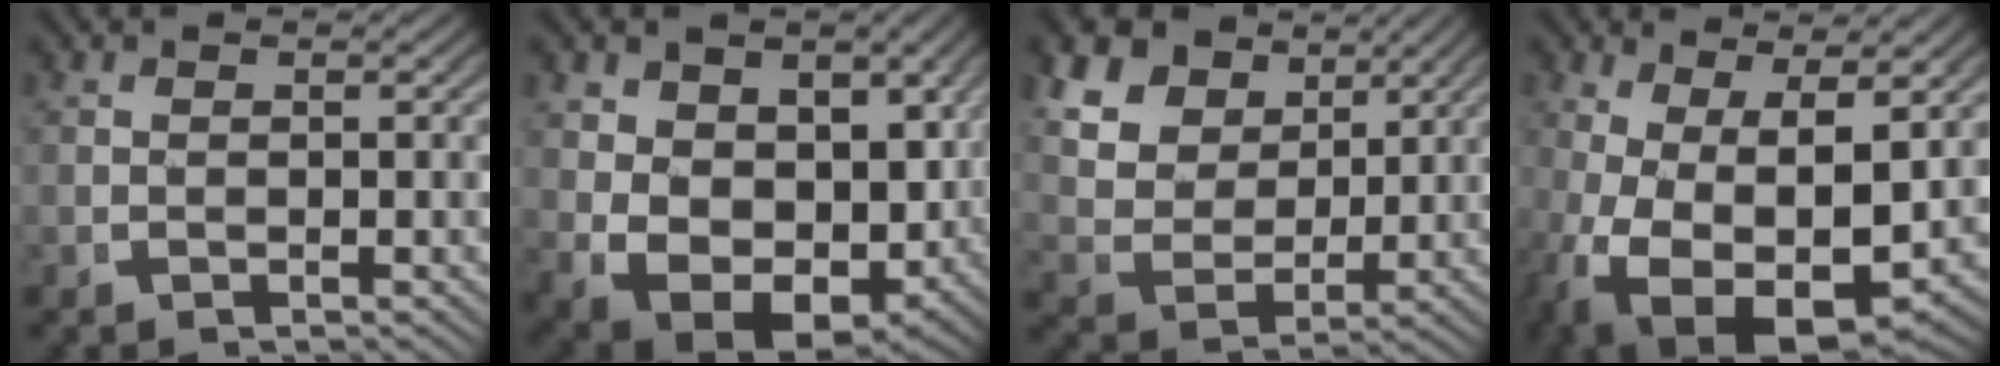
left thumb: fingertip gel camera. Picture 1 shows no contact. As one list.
[{"total": 11.6, "force": [-1.9, 8.3, 7.8], "torque": [-0.191, -0.079, 0.004]}, {"total": 12.0, "force": [3.7, 9.2, 6.7], "torque": [-0.158, -0.013, 0.058]}, {"total": 9.4, "force": [-1.4, 4.9, 7.9], "torque": [-0.166, -0.047, 0.007]}]